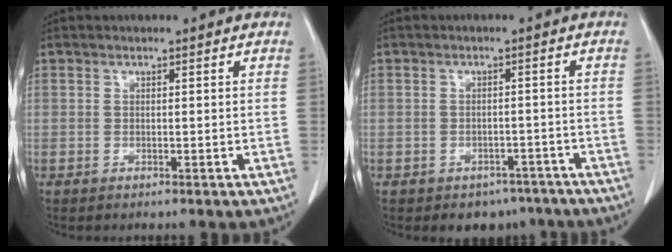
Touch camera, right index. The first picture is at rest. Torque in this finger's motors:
{"motor_torque": [-0.15, -0.11, -0.09, -0.05]}